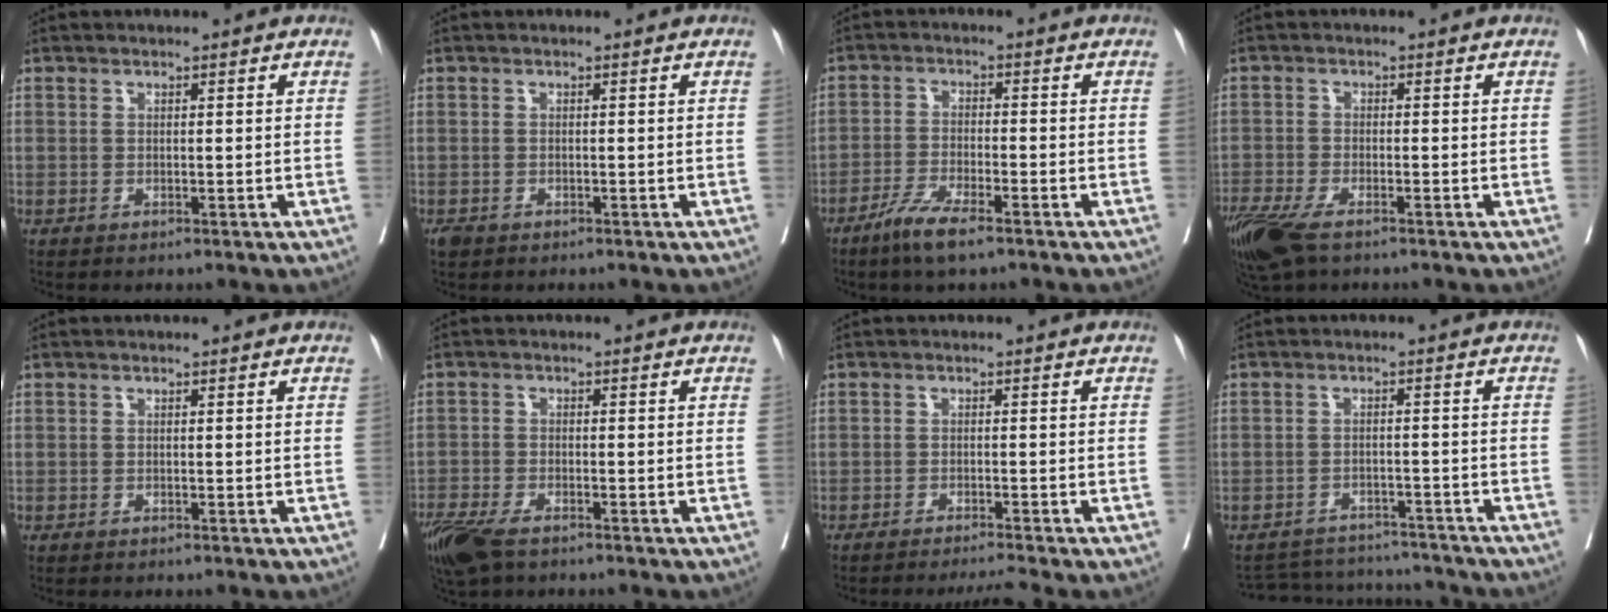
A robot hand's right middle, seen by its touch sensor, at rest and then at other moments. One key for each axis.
{"total": 1.3, "fx": -1.0, "fy": 0.7, "fz": 0.5, "tx": -0.015, "ty": -0.001, "tz": -0.015}
{"total": 5.7, "fx": -4.0, "fy": 0.6, "fz": 4.1, "tx": -0.084, "ty": -0.010, "tz": -0.076}
{"total": 8.5, "fx": -5.9, "fy": 2.7, "fz": 5.5, "tx": -0.107, "ty": -0.020, "tz": -0.108}
{"total": 0.0}
{"total": 7.7, "fx": -5.6, "fy": 2.7, "fz": 4.6, "tx": -0.088, "ty": -0.015, "tz": -0.101}
{"total": 3.5, "fx": -3.0, "fy": -1.4, "fz": 0.9, "tx": -0.011, "ty": -0.007, "tz": -0.050}
{"total": 9.7, "fx": -9.4, "fy": 2.2, "fz": 0.6, "tx": -0.009, "ty": 0.014, "tz": -0.129}